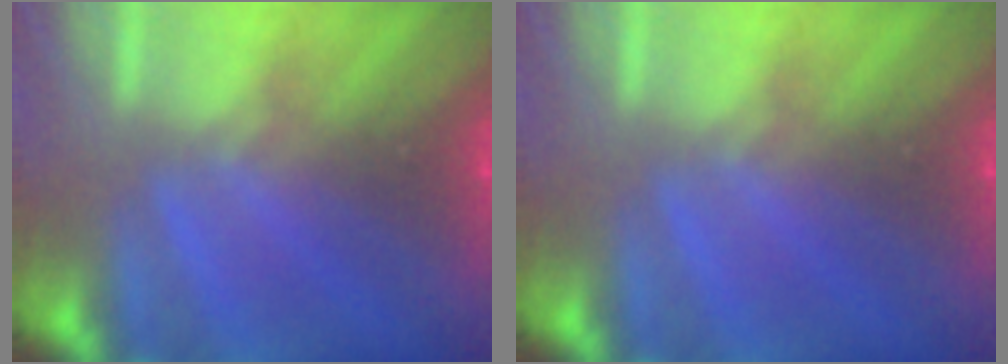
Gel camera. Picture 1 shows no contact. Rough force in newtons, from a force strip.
{"total": 0.0}